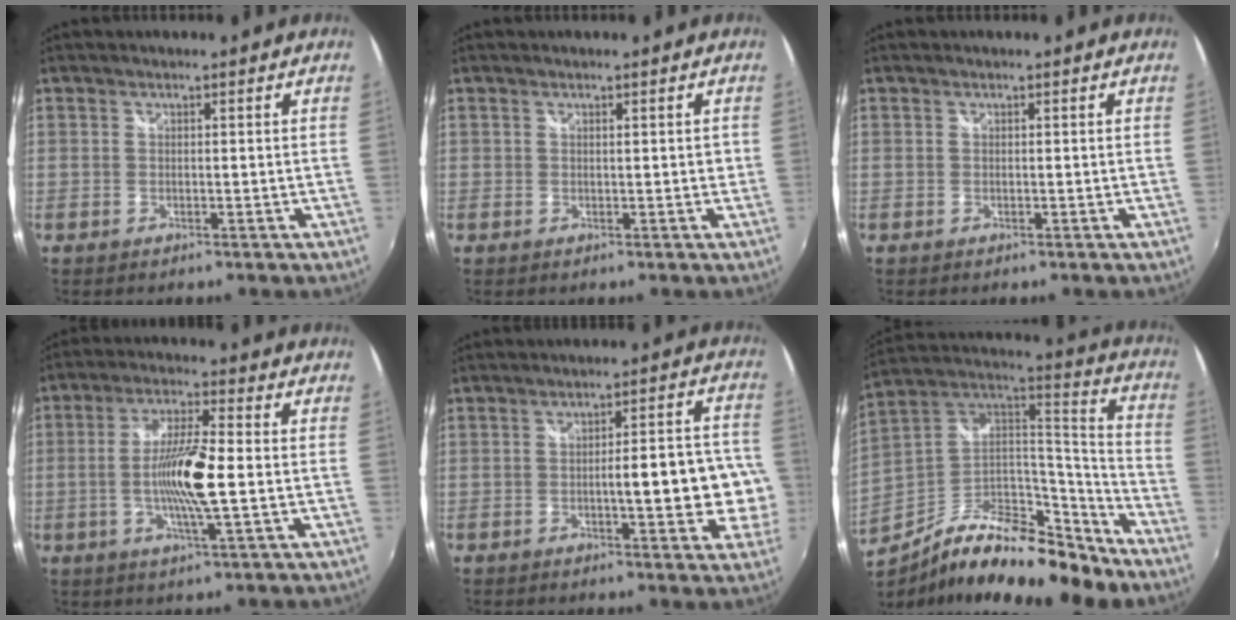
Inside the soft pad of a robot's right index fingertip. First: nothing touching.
{"total": 1.4, "force": [0.6, -1.3, 0.0], "torque": [0.011, -0.005, 0.013]}
{"total": 0.0}
{"total": 10.2, "force": [-1.6, 0.7, 10.0], "torque": [-0.193, -0.003, -0.033]}
{"total": 10.9, "force": [-2.5, 2.5, 10.3], "torque": [-0.141, 0.010, -0.026]}
{"total": 22.8, "force": [-16.2, 7.1, 14.4], "torque": [-0.242, -0.006, -0.268]}